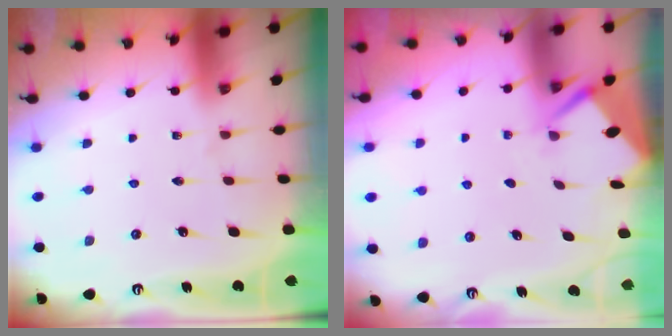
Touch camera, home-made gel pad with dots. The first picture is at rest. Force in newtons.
{"total": 2.7, "press": 2.6, "slide": 0.4}